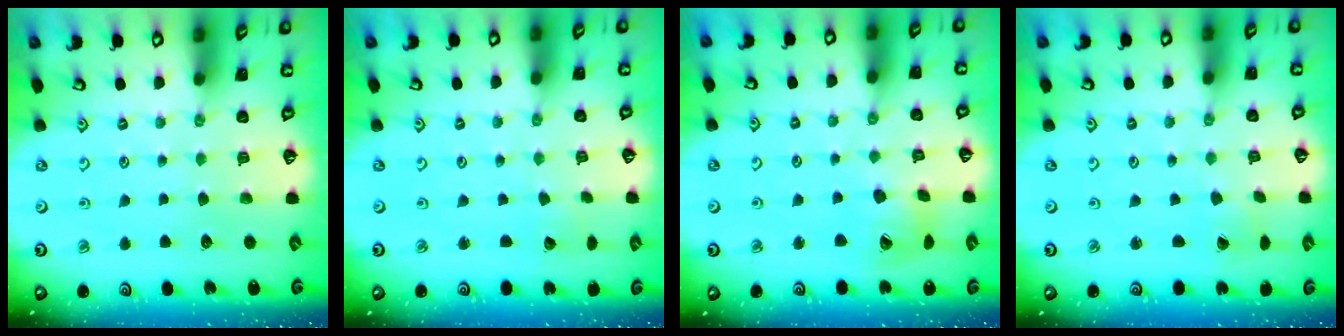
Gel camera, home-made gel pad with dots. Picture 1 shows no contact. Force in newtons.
{"total": 1.8, "press": 1.8, "slide": 0.0}
{"total": 12.0, "press": 11.9, "slide": 1.6}
{"total": 1.2, "press": 1.2, "slide": 0.4}